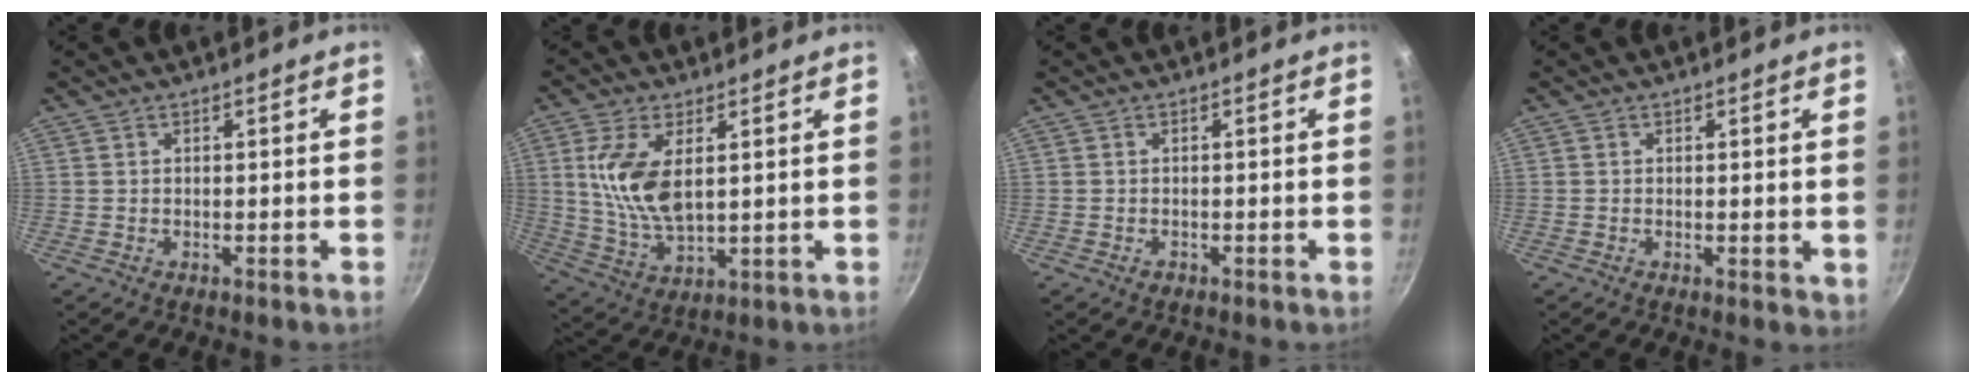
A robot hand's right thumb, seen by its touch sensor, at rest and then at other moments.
{"total": 11.4, "force": [2.7, 5.7, 9.4], "torque": [-0.184, -0.017, 0.061]}
{"total": 0.7, "force": [-0.4, 0.5, 0.2], "torque": [-0.003, 0.002, -0.007]}
{"total": 1.6, "force": [0.2, 0.7, 1.4], "torque": [-0.017, -0.005, 0.001]}